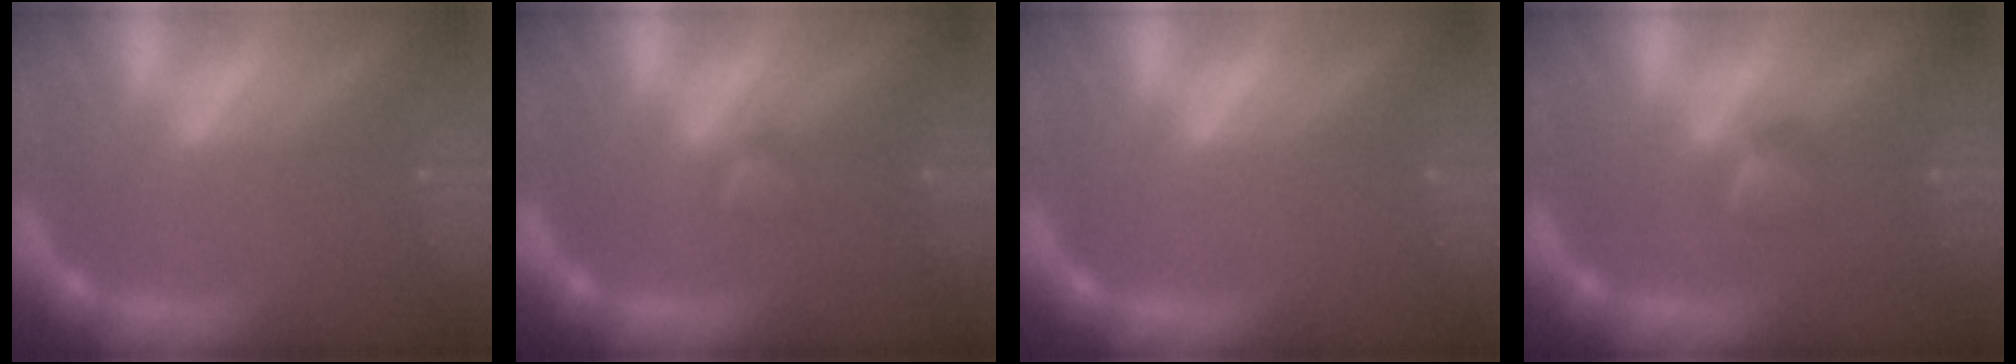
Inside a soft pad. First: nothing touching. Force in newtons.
{"total": 1.4}
{"total": 0.0}
{"total": 1.9}